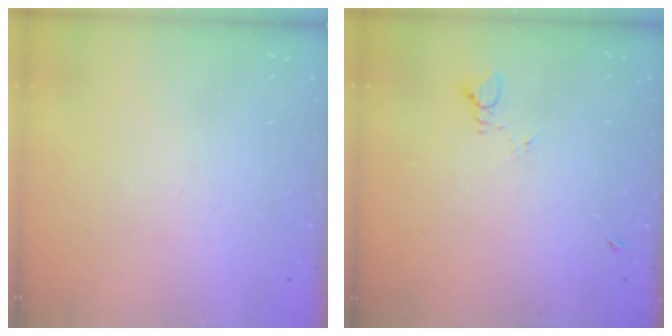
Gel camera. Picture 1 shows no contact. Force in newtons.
{"total": 3.0, "press": 3.0, "slide": 0.4}